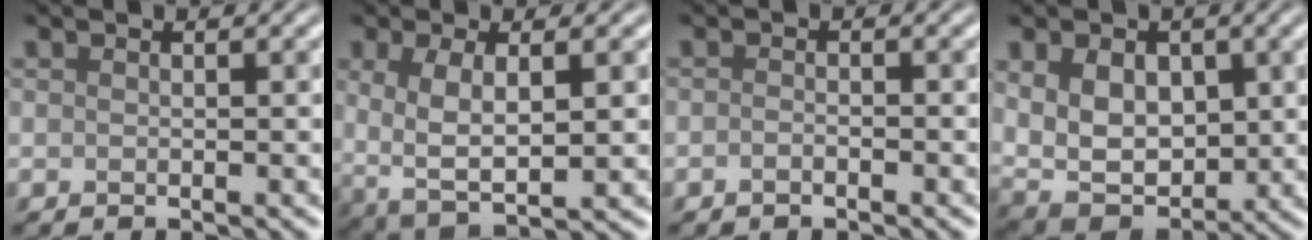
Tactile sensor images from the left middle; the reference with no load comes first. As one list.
[{"total": 4.8, "force": [0.1, 1.8, 4.5], "torque": [-0.089, -0.007, 0.005]}, {"total": 0.8, "force": [-0.6, 0.2, 0.5], "torque": [-0.011, 0.000, -0.012]}, {"total": 6.9, "force": [1.1, 4.9, 4.8], "torque": [-0.101, -0.008, 0.020]}]